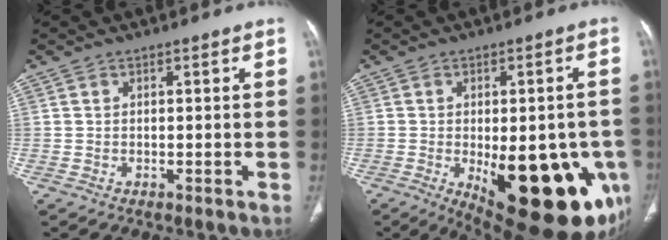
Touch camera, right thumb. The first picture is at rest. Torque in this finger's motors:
{"motor_torque": [2.23, 2.77, 2.24, -0.52, 0.55]}